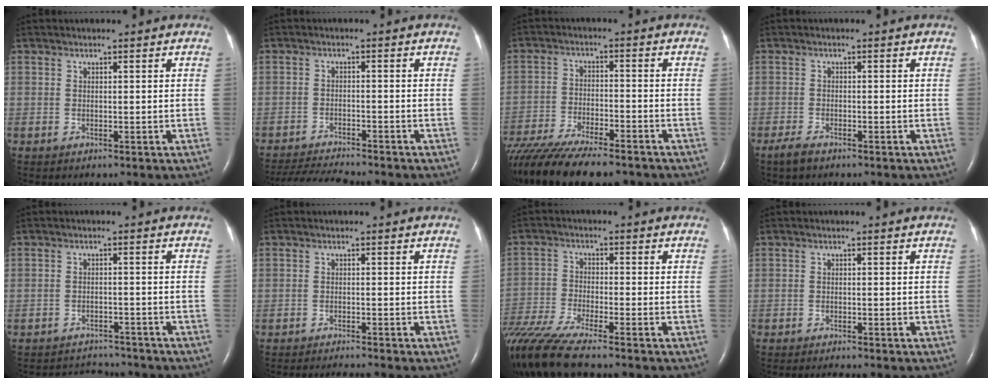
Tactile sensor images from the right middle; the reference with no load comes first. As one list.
[{"total": 6.9, "force": [-6.7, 0.2, 1.7], "torque": [-0.034, -0.014, -0.111]}, {"total": 18.3, "force": [-15.3, 3.6, 9.4], "torque": [-0.187, -0.034, -0.245]}, {"total": 2.4, "force": [-1.7, 0.8, 1.4], "torque": [-0.040, -0.005, -0.031]}, {"total": 4.9, "force": [-4.7, 0.7, -0.8], "torque": [0.004, 0.007, -0.070]}, {"total": 3.2, "force": [-2.9, -1.2, 0.6], "torque": [-0.009, -0.012, -0.045]}, {"total": 11.3, "force": [-9.5, 0.0, 6.0], "torque": [-0.122, -0.033, -0.173]}, {"total": 1.5, "force": [-1.4, -0.5, 0.3], "torque": [-0.011, -0.006, -0.023]}]